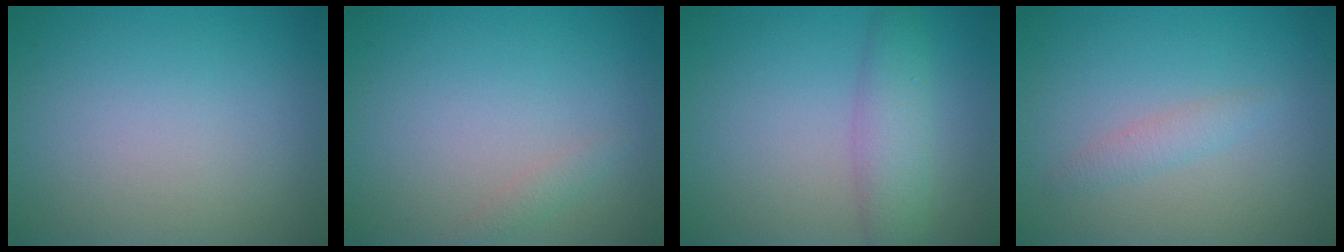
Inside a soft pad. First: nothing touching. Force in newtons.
{"total": 0.9, "press": 0.9, "slide": 0.0}
{"total": 3.4, "press": 3.4, "slide": 0.1}
{"total": 1.3, "press": 1.3, "slide": 0.0}